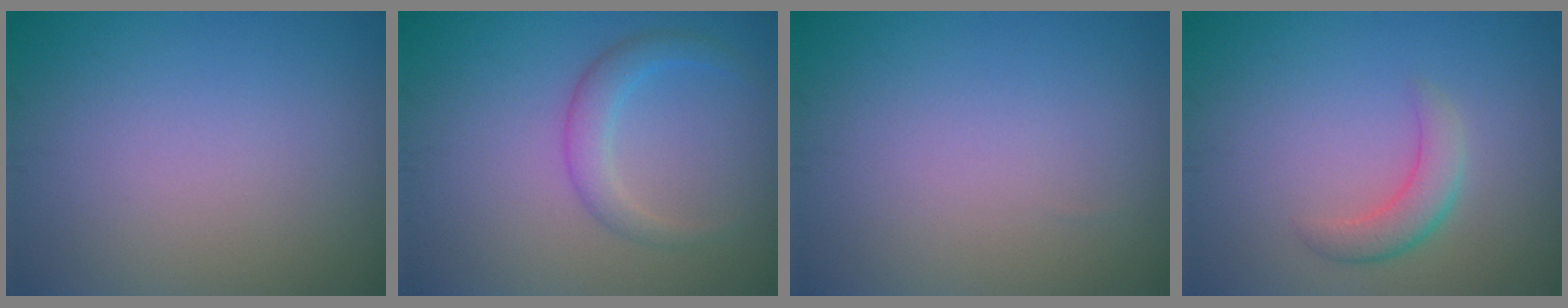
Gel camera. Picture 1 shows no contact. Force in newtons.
{"total": 2.3, "press": 2.3, "slide": 0.1}
{"total": 0.0}
{"total": 2.5, "press": 2.5, "slide": 0.1}